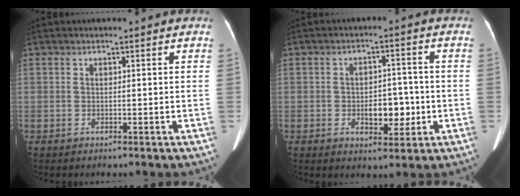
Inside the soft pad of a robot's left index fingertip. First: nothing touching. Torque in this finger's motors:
{"motor_torque": [0.19, -0.07, 0.07, 0.04]}